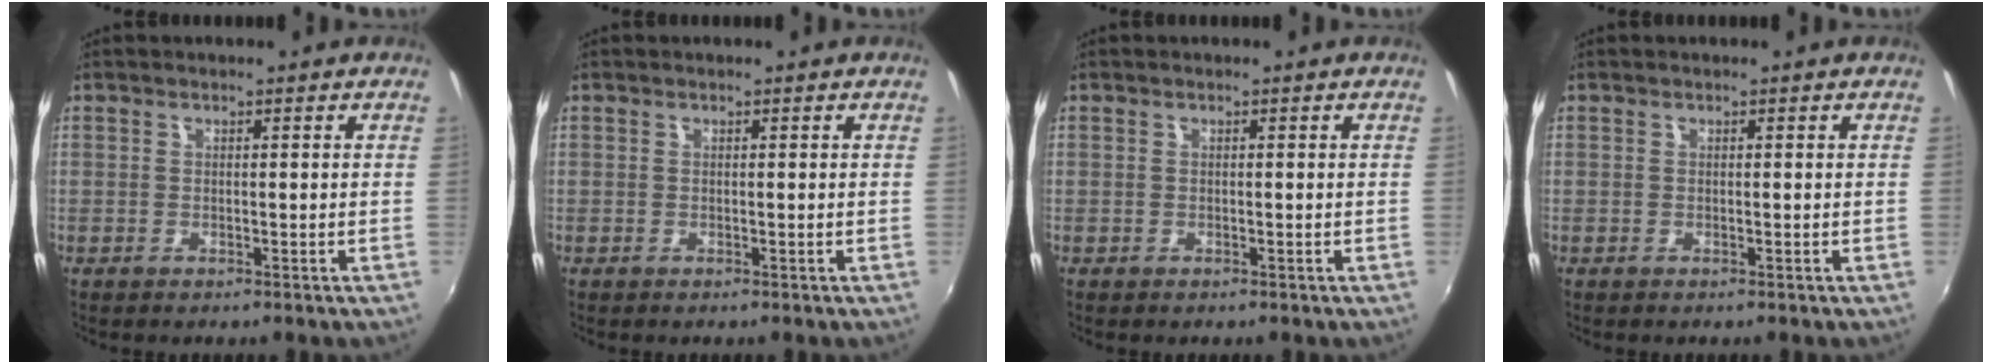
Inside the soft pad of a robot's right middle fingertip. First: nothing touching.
{"total": 0.0}
{"total": 0.0}
{"total": 0.0}